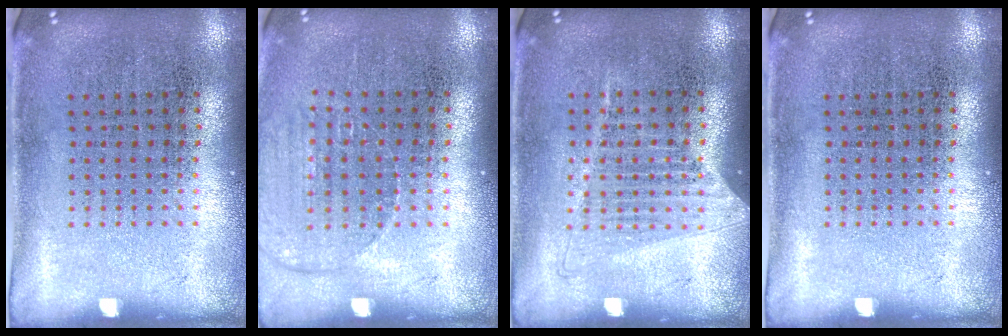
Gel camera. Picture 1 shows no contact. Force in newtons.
{"total": 1.2, "press": 1.2, "slide": 0.2}
{"total": 1.0, "press": 0.9, "slide": 0.5}
{"total": 0.0}